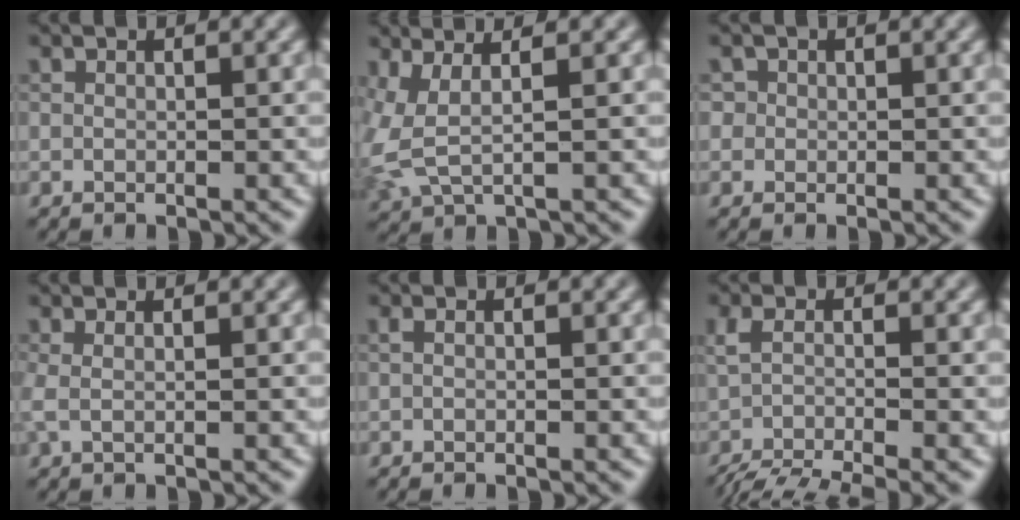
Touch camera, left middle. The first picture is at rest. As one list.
[{"total": 3.7, "force": [0.8, 1.5, 3.3], "torque": [-0.097, -0.003, 0.019]}, {"total": 1.0, "force": [0.2, 1.0, 0.2], "torque": [0.005, -0.002, -0.002]}, {"total": 1.3, "force": [0.4, 0.4, 1.2], "torque": [-0.023, 0.004, 0.003]}, {"total": 0.7, "force": [-0.1, 0.2, 0.6], "torque": [-0.011, -0.004, -0.003]}, {"total": 5.9, "force": [-4.0, 1.6, 4.1], "torque": [-0.080, -0.023, -0.075]}]